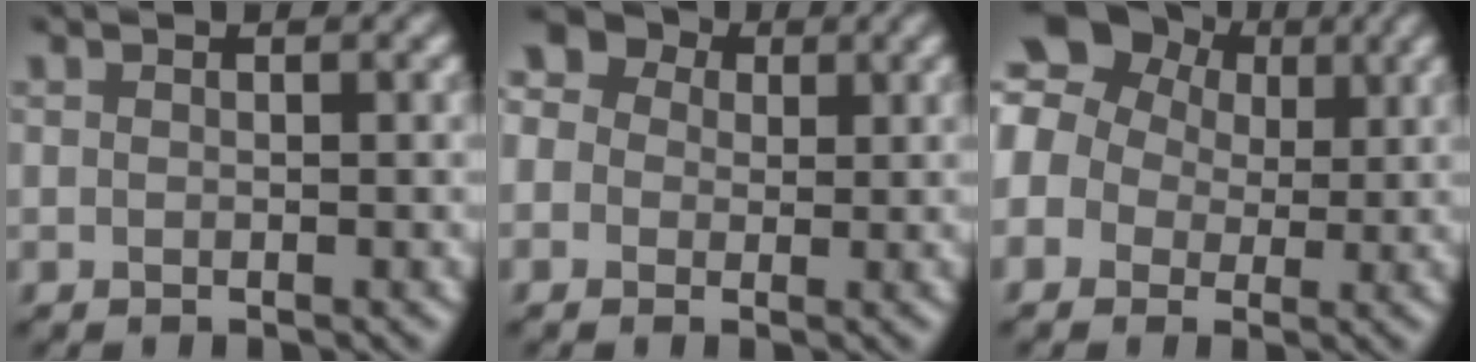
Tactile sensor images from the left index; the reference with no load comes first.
{"total": 7.2, "force": [2.3, 5.9, 3.5], "torque": [-0.068, 0.040, 0.003]}
{"total": 9.8, "force": [3.0, 8.0, 4.8], "torque": [-0.105, 0.037, 0.023]}